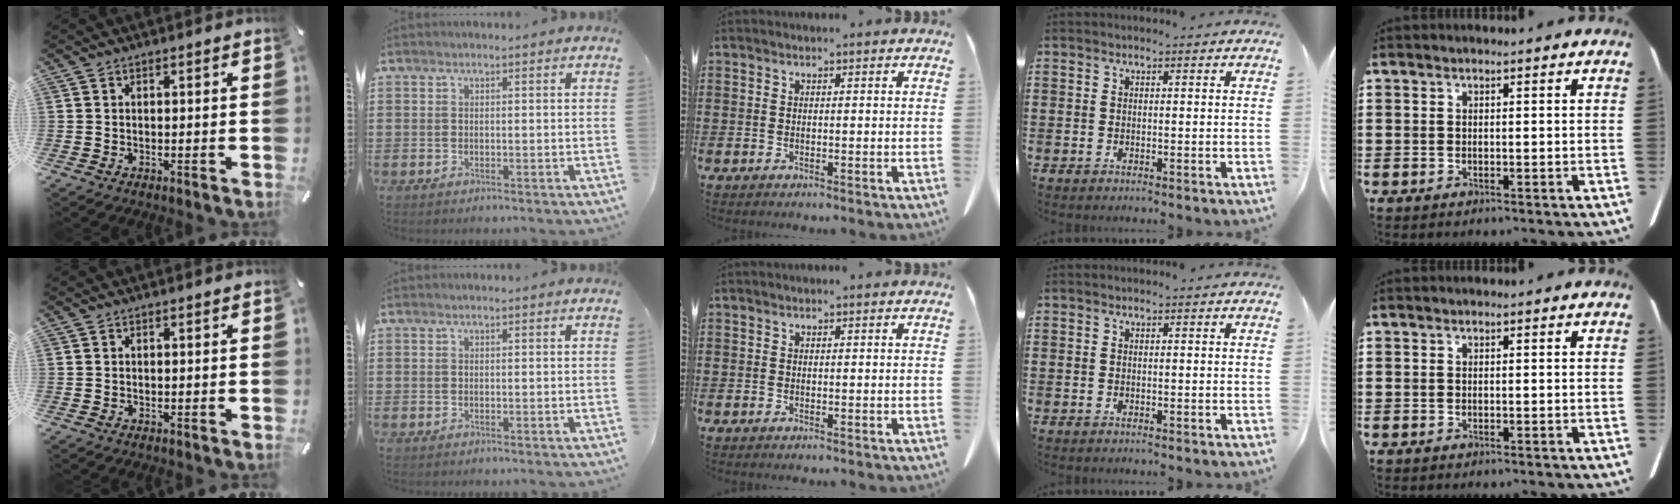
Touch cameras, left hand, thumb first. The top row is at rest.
{}